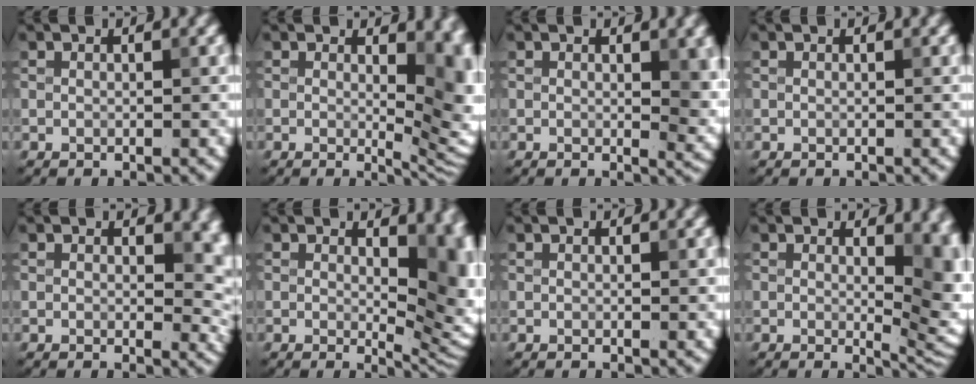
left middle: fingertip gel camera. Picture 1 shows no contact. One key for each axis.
{"total": 9.0, "fx": 1.2, "fy": 4.5, "fz": 7.7, "tx": -0.056, "ty": -0.007, "tz": 0.021}
{"total": 3.4, "fx": 0.5, "fy": 1.3, "fz": 3.1, "tx": -0.030, "ty": -0.004, "tz": 0.008}
{"total": 0.0}
{"total": 4.3, "fx": 1.0, "fy": 2.5, "fz": 3.4, "tx": -0.027, "ty": -0.007, "tz": 0.014}
{"total": 9.1, "fx": 1.4, "fy": 4.7, "fz": 7.6, "tx": -0.060, "ty": -0.008, "tz": 0.025}
{"total": 0.0}
{"total": 8.0, "fx": 0.9, "fy": 3.9, "fz": 6.9, "tx": -0.042, "ty": -0.004, "tz": 0.018}